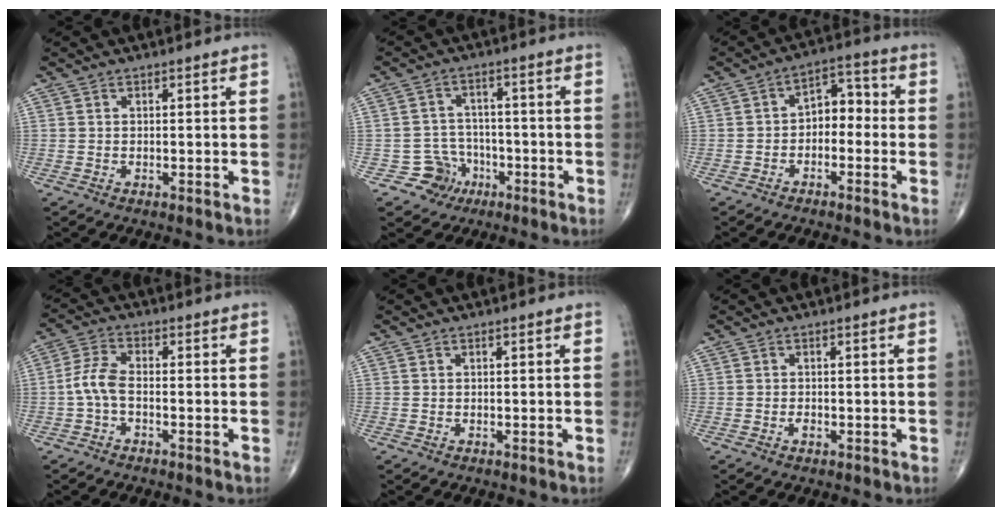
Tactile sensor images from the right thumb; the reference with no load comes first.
{"total": 5.5, "force": [-2.7, 4.8, 0.2], "torque": [0.038, 0.020, -0.045]}
{"total": 6.4, "force": [-1.2, 4.4, 4.5], "torque": [-0.040, 0.038, -0.034]}
{"total": 5.0, "force": [-1.2, 2.4, 4.2], "torque": [-0.094, 0.017, -0.033]}
{"total": 0.0}
{"total": 1.0, "force": [-0.4, 0.6, 0.7], "torque": [-0.011, 0.001, -0.007]}